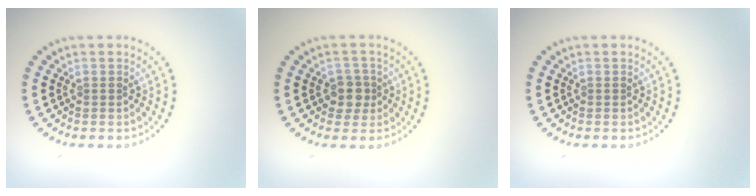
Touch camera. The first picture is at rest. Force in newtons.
{"total": 2.1, "press": 1.8, "slide": 1.0}
{"total": 0.0}